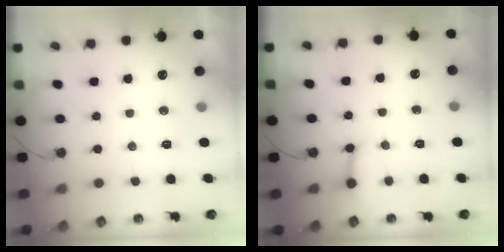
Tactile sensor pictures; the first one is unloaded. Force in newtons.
{"total": 2.9, "press": 2.9, "slide": 0.2}